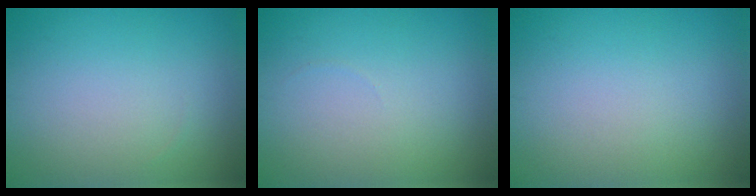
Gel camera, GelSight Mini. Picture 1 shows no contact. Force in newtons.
{"total": 0.0}
{"total": 0.0}